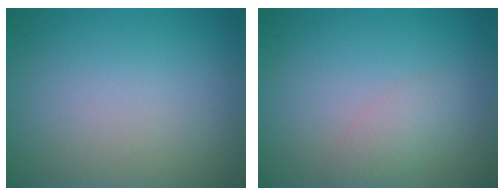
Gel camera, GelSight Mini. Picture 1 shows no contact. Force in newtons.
{"total": 1.8, "press": 1.8, "slide": 0.1}